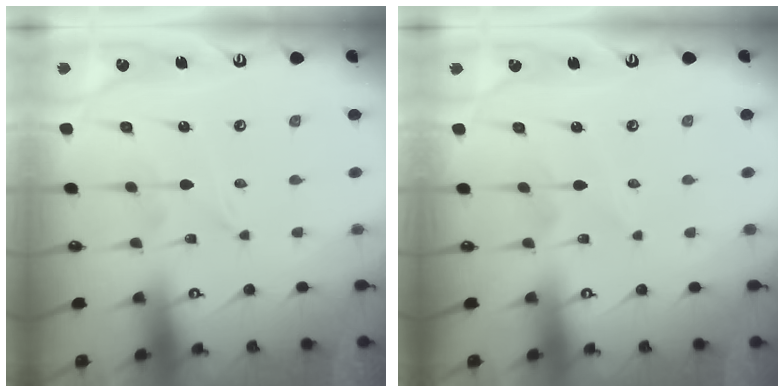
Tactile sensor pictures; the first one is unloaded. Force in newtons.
{"total": 2.2, "press": 2.2, "slide": 0.3}